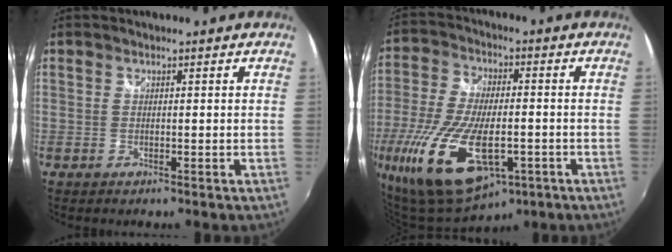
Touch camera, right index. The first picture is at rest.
{"total": 24.5, "force": [-9.4, 11.7, 19.3], "torque": [-0.431, -0.058, -0.151]}